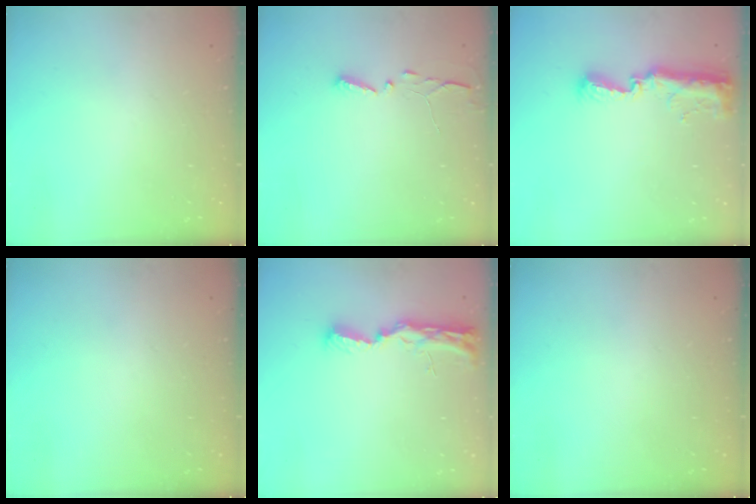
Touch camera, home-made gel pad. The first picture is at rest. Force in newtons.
{"total": 2.9, "press": 2.9, "slide": 0.4}
{"total": 9.1, "press": 9.1, "slide": 0.8}
{"total": 0.0}
{"total": 11.2, "press": 9.8, "slide": 5.4}
{"total": 0.0}